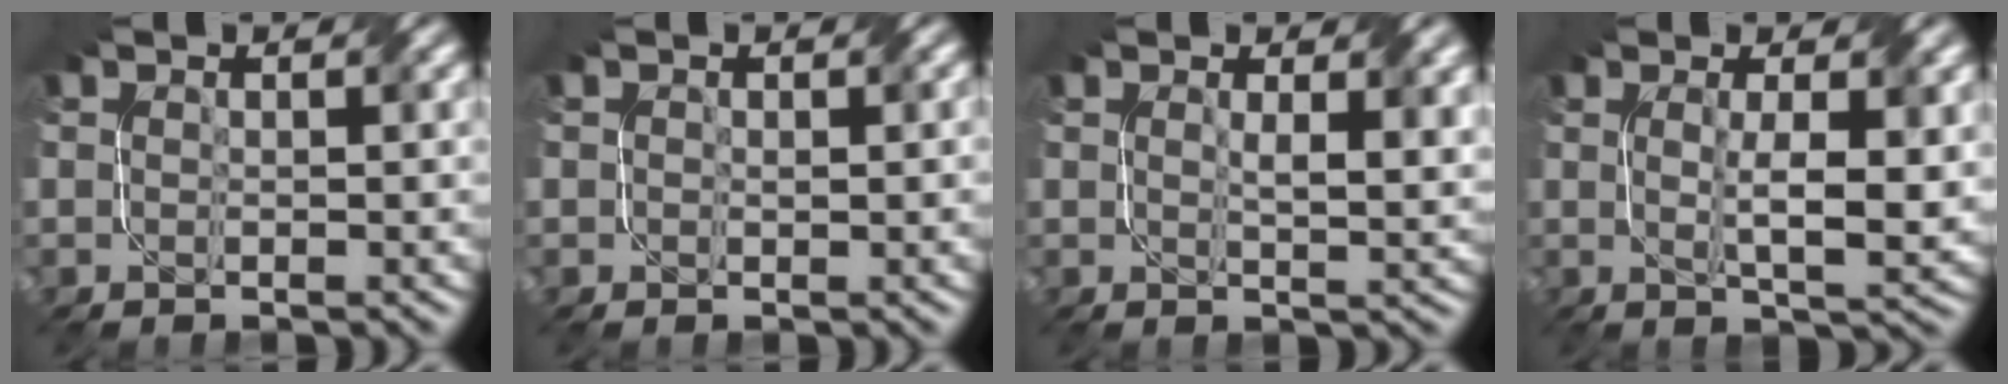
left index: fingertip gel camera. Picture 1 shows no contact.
{"total": 0.8, "force": [0.1, 0.5, 0.6], "torque": [-0.006, 0.000, 0.003]}
{"total": 2.7, "force": [1.0, 0.7, 2.4], "torque": [-0.035, -0.004, 0.020]}
{"total": 4.4, "force": [0.5, 0.8, 4.3], "torque": [-0.074, -0.005, 0.014]}